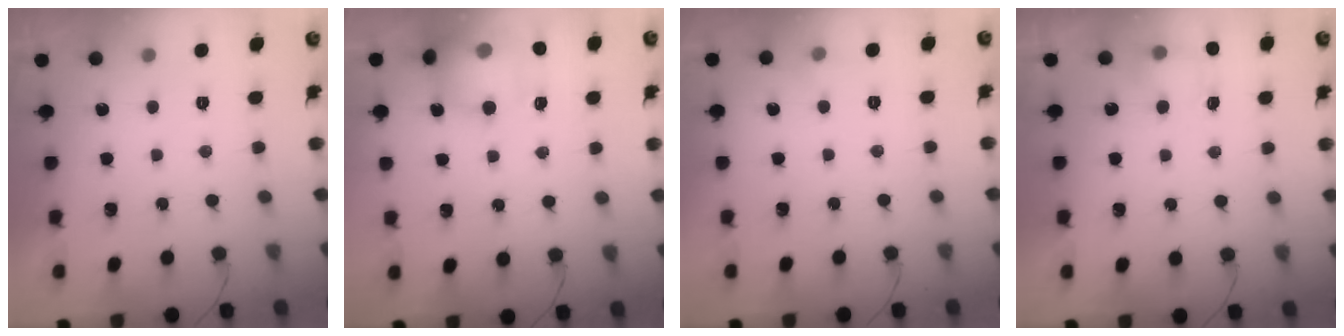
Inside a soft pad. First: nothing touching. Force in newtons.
{"total": 14.9, "press": 14.6, "slide": 3.1}
{"total": 6.1, "press": 2.8, "slide": 5.5}
{"total": 4.7, "press": 4.5, "slide": 1.3}